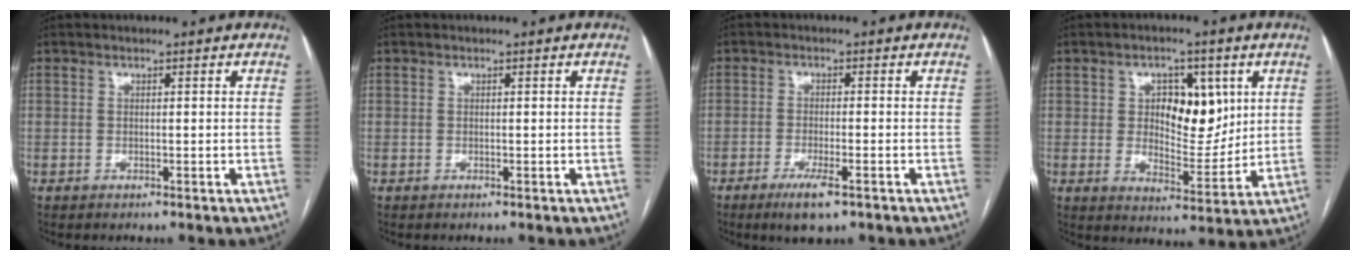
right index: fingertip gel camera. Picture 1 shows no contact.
{"total": 0.0}
{"total": 5.0, "force": [-2.9, 1.0, 3.9], "torque": [-0.076, -0.009, -0.047]}
{"total": 9.8, "force": [3.0, 5.3, 7.6], "torque": [-0.108, 0.009, 0.055]}